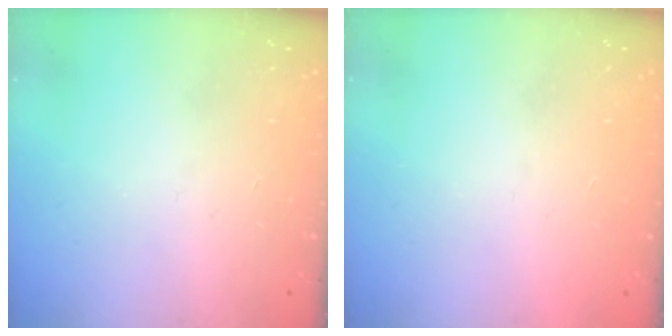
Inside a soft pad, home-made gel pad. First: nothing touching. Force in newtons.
{"total": 1.5, "press": 1.5, "slide": 0.1}